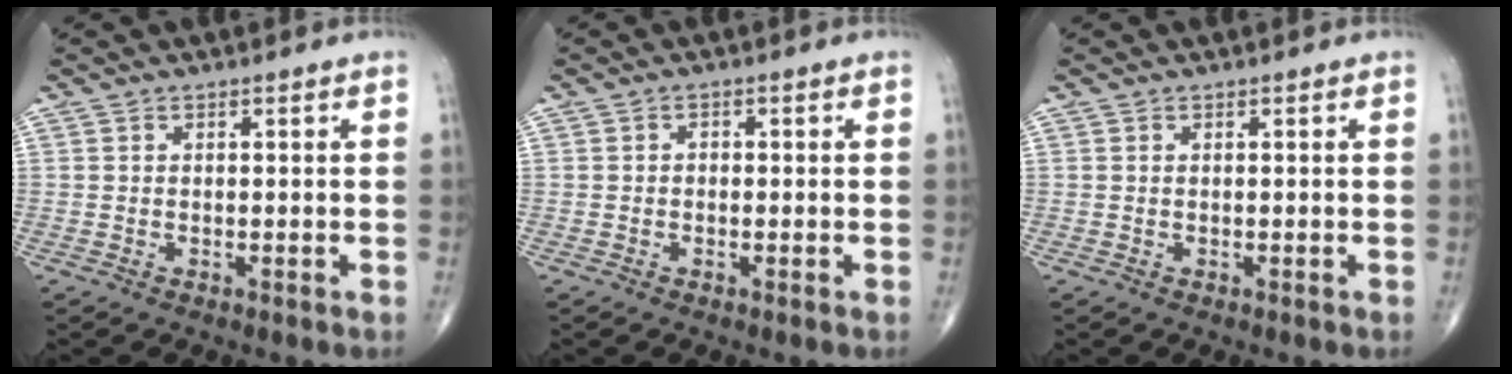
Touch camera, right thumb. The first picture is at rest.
{"total": 1.0, "force": [-0.1, 0.7, 0.6], "torque": [-0.003, 0.005, -0.005]}
{"total": 0.0}